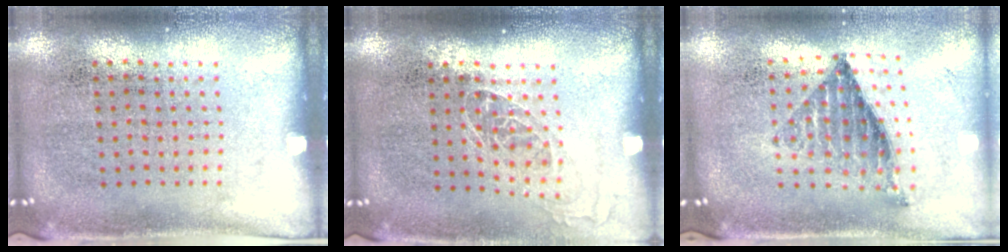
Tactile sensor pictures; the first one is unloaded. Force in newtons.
{"total": 1.0, "press": 0.9, "slide": 0.4}
{"total": 0.9, "press": 0.8, "slide": 0.3}